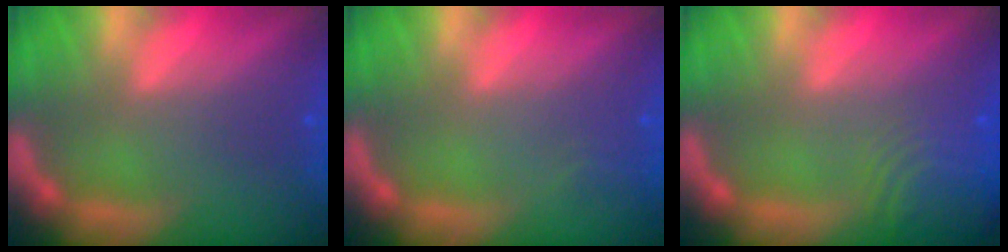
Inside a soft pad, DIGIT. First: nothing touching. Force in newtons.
{"total": 0.9}
{"total": 6.6}